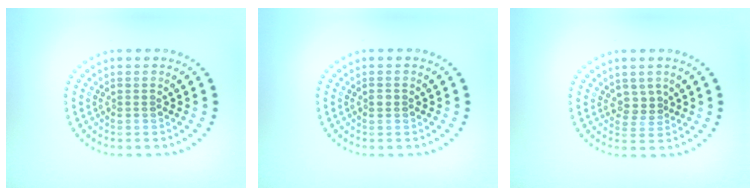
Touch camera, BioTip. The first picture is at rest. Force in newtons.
{"total": 0.6, "press": 0.6, "slide": 0.3}
{"total": 1.7, "press": 1.3, "slide": 1.1}